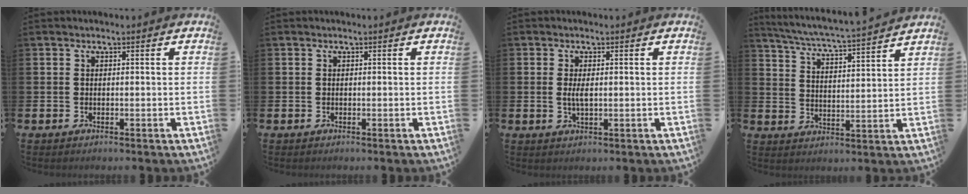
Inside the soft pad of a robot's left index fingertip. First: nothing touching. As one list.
[{"total": 0.0}, {"total": 2.1, "force": [0.2, 0.7, 2.0], "torque": [-0.036, 0.000, 0.001]}, {"total": 5.5, "force": [5.2, -0.3, 1.6], "torque": [-0.055, -0.042, 0.088]}]